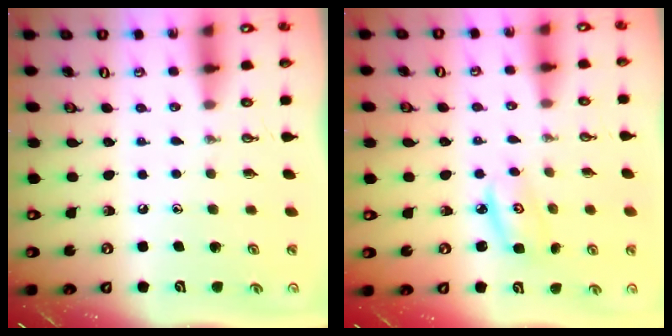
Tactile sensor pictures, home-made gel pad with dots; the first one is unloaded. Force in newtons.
{"total": 3.8, "press": 3.8, "slide": 0.2}